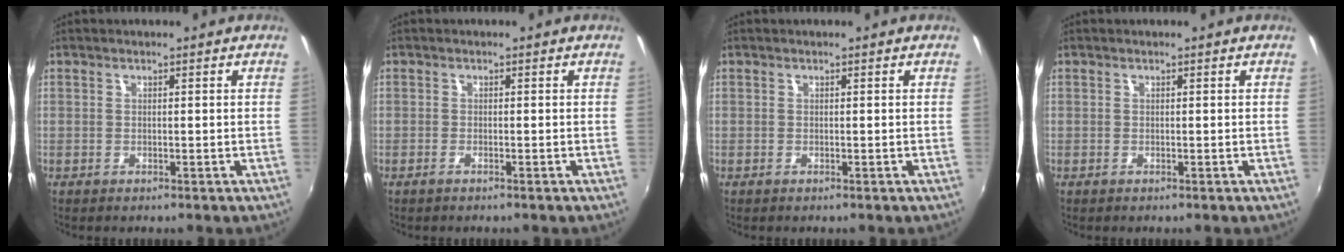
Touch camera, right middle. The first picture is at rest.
{"total": 0.8, "force": [-0.6, -0.1, 0.5], "torque": [-0.010, -0.002, -0.014]}
{"total": 0.0}
{"total": 0.0}